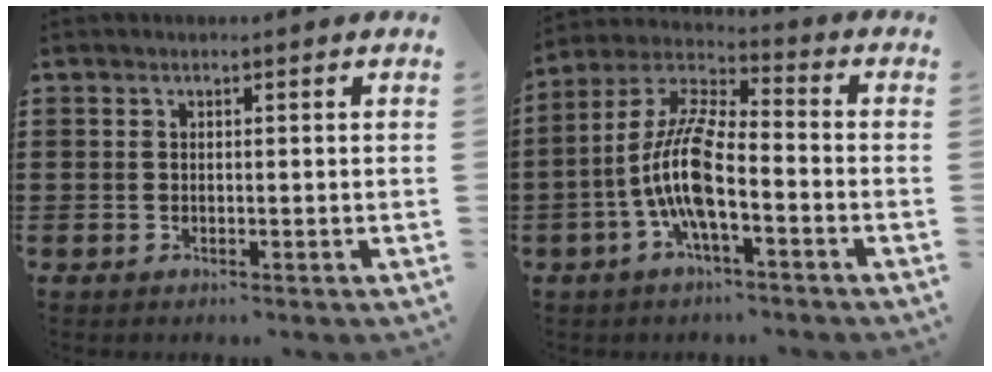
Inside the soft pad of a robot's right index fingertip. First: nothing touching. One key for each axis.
{"total": 10.7, "fx": -3.3, "fy": 3.1, "fz": 9.7, "tx": -0.234, "ty": -0.014, "tz": -0.071}